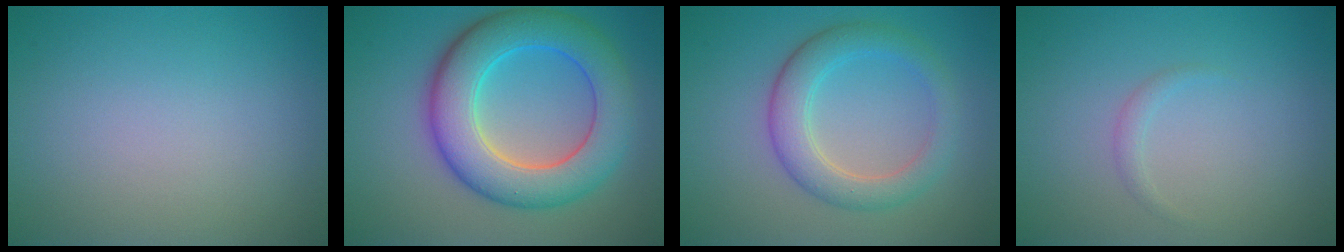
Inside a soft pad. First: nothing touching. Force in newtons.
{"total": 8.8, "press": 8.8, "slide": 0.1}
{"total": 5.3, "press": 5.3, "slide": 0.0}
{"total": 0.8, "press": 0.8, "slide": 0.0}